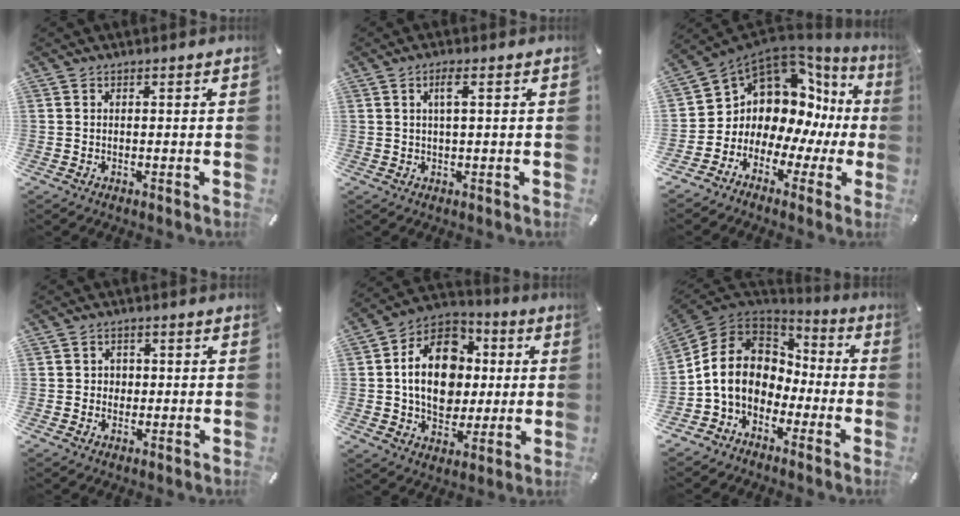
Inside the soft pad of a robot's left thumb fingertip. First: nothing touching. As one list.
[{"total": 3.1, "force": [1.0, 0.6, 2.9], "torque": [-0.060, 0.005, 0.014]}, {"total": 9.5, "force": [3.8, 8.1, 3.2], "torque": [-0.073, -0.065, 0.073]}, {"total": 2.5, "force": [-0.4, 2.5, 0.4], "torque": [-0.004, 0.004, -0.012]}, {"total": 16.8, "force": [0.3, 13.4, 10.1], "torque": [-0.188, 0.011, 0.006]}, {"total": 11.6, "force": [-1.8, 10.3, 4.9], "torque": [-0.135, 0.018, -0.029]}]